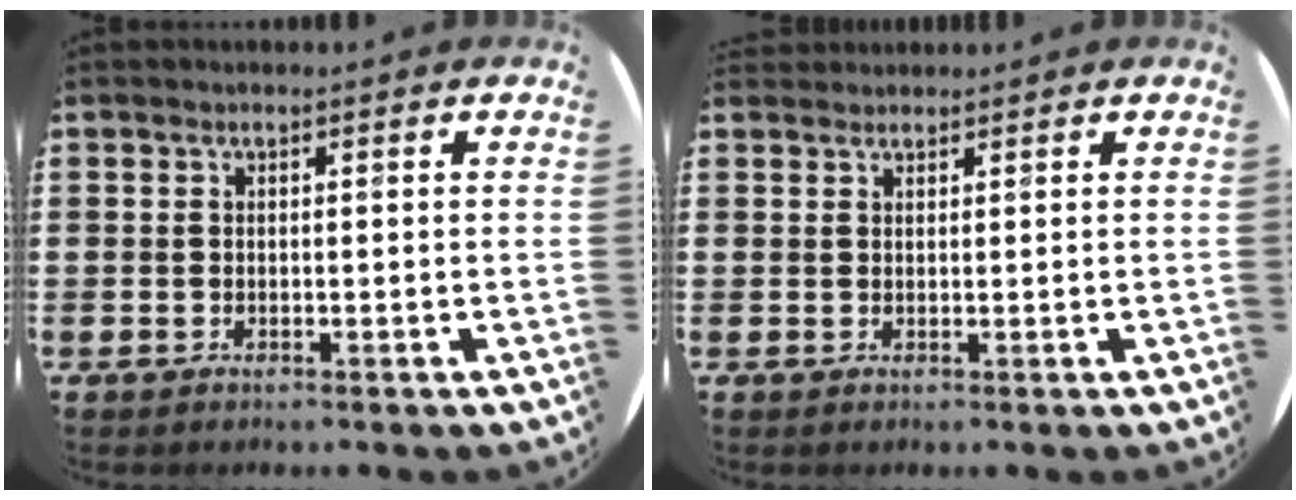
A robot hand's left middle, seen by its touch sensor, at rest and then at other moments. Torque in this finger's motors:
{"motor_torque": [-0.57, -0.36, -0.06, 0.00]}